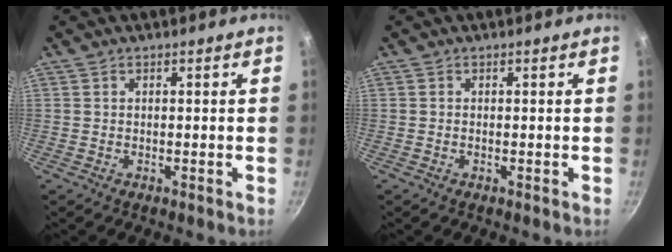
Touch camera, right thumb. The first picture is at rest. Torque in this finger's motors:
{"motor_torque": [-0.36, 0.01, -0.34, -0.19, -0.02]}